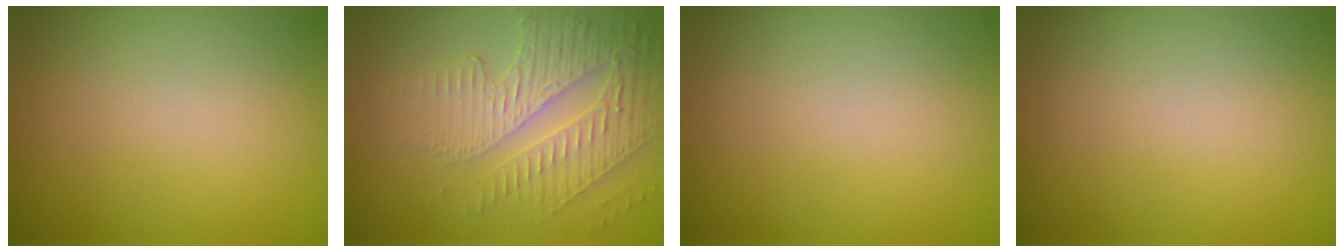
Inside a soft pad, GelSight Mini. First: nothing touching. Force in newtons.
{"total": 3.9, "press": 3.5, "slide": 1.7}
{"total": 0.0}
{"total": 0.0}